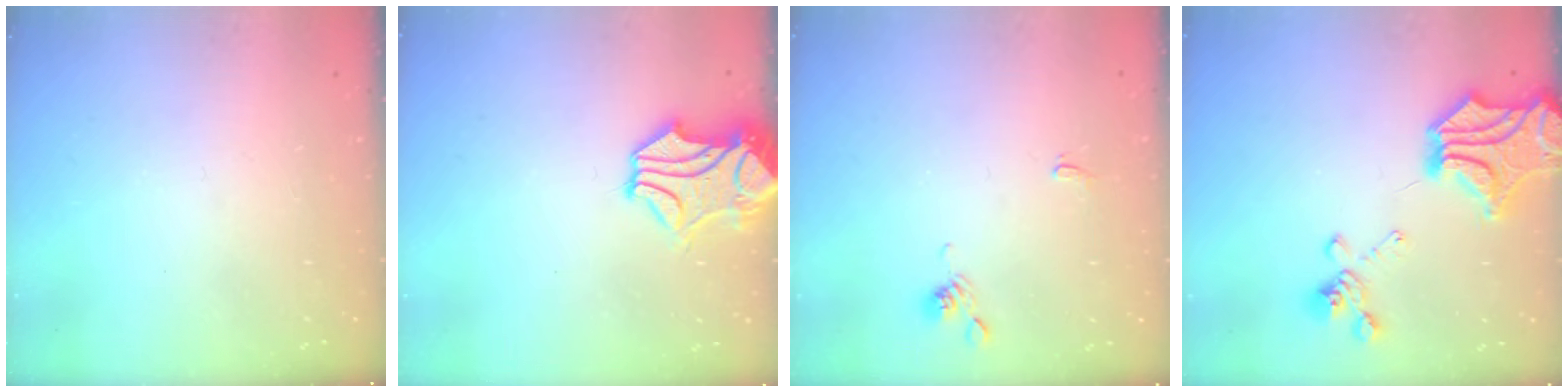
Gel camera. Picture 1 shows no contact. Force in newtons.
{"total": 2.4, "press": 2.1, "slide": 1.2}
{"total": 1.1, "press": 1.0, "slide": 0.4}
{"total": 8.8, "press": 8.3, "slide": 3.0}